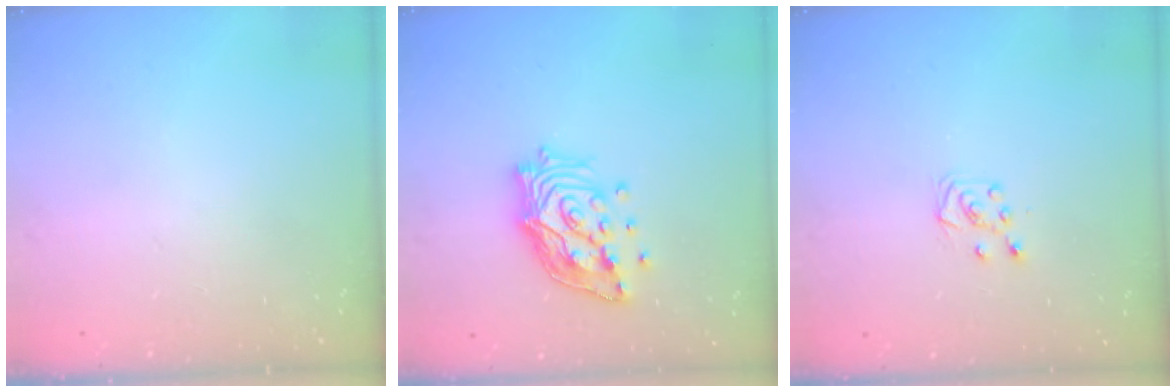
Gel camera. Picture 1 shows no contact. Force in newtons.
{"total": 15.5, "press": 15.4, "slide": 0.9}
{"total": 5.8, "press": 5.7, "slide": 0.6}